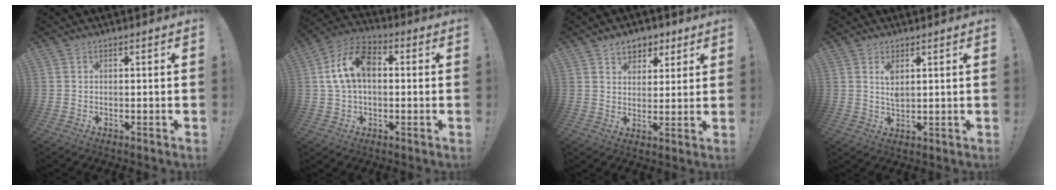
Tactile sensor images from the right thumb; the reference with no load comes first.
{"total": 13.2, "force": [1.9, 8.5, 9.9], "torque": [-0.189, 0.015, 0.040]}
{"total": 7.1, "force": [4.5, 5.2, 1.8], "torque": [-0.019, -0.026, 0.084]}
{"total": 3.5, "force": [2.0, 1.2, 2.7], "torque": [-0.045, -0.009, 0.032]}